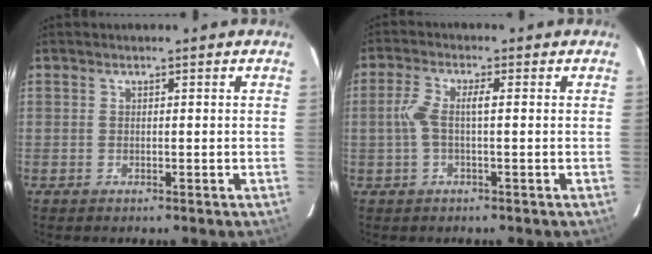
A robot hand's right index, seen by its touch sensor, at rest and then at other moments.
{"total": 4.2, "force": [0.0, 0.9, 4.1], "torque": [-0.101, 0.013, -0.002]}